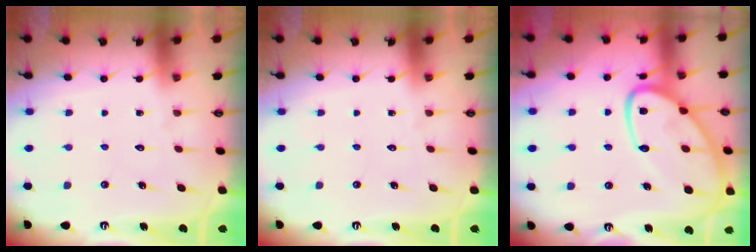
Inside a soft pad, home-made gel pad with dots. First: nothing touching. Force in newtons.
{"total": 0.0}
{"total": 19.2, "press": 19.1, "slide": 1.7}